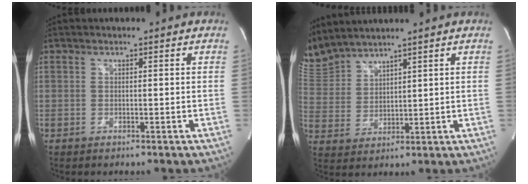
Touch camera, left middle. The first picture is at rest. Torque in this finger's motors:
{"motor_torque": [0.21, -0.16, 0.32, 0.13]}